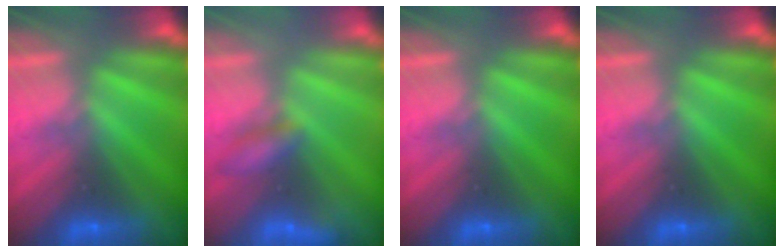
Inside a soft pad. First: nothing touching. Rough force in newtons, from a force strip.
{"total": 2.1}
{"total": 0.0}
{"total": 0.0}